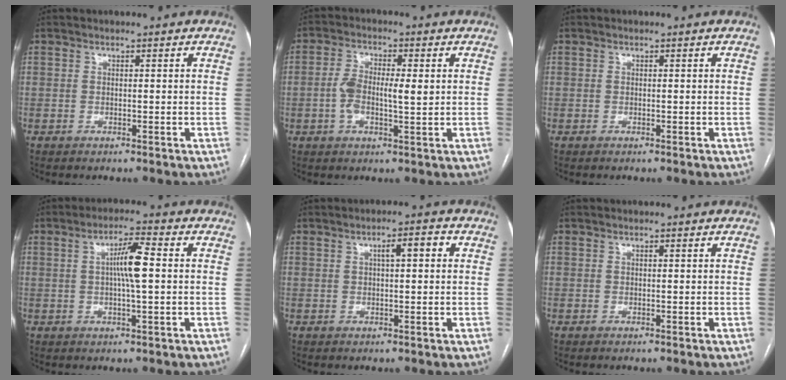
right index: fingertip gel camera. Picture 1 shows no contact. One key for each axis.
{"total": 6.2, "fx": 0.1, "fy": 2.1, "fz": 5.9, "tx": -0.118, "ty": 0.015, "tz": 0.001}
{"total": 0.0}
{"total": 6.0, "fx": 0.6, "fy": 0.3, "fz": 6.0, "tx": -0.108, "ty": 0.005, "tz": 0.007}
{"total": 3.5, "fx": 1.0, "fy": 0.8, "fz": 3.3, "tx": -0.054, "ty": 0.014, "tz": 0.014}
{"total": 0.0}